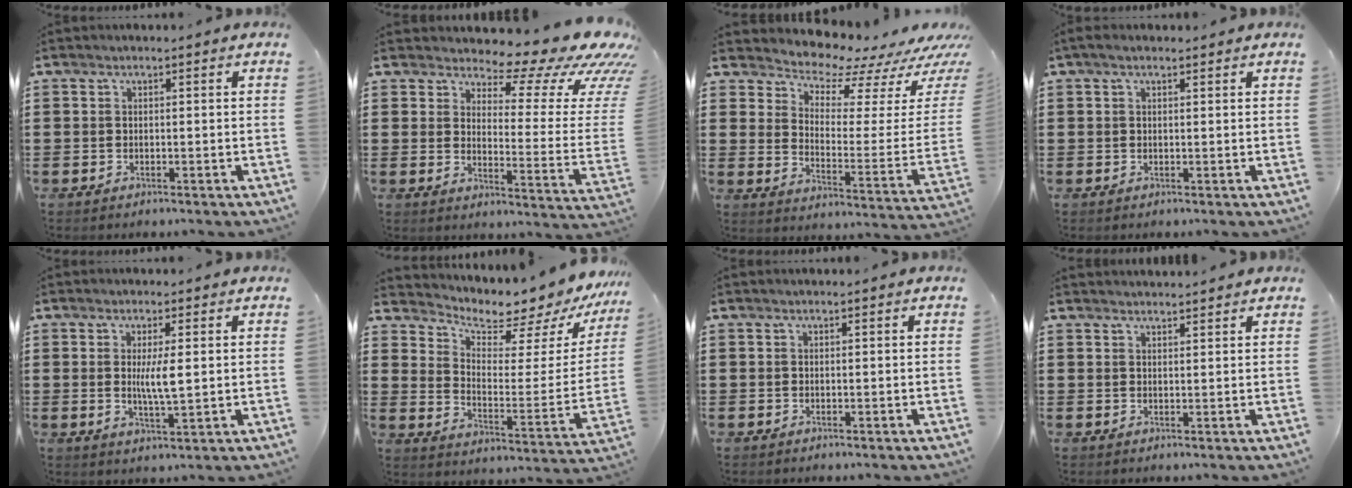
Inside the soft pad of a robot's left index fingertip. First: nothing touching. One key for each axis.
{"total": 11.3, "fx": 8.8, "fy": 3.4, "fz": 6.4, "tx": -0.100, "ty": -0.073, "tz": 0.144}
{"total": 6.6, "fx": 6.4, "fy": 1.1, "fz": 1.1, "tx": -0.036, "ty": -0.071, "tz": 0.104}
{"total": 1.4, "fx": 0.7, "fy": 0.5, "fz": 1.1, "tx": -0.022, "ty": 0.004, "tz": 0.012}
{"total": 4.5, "fx": 0.7, "fy": 0.8, "fz": 4.3, "tx": -0.084, "ty": 0.000, "tz": 0.011}
{"total": 6.1, "fx": 5.7, "fy": 1.6, "fz": 1.5, "tx": -0.041, "ty": -0.060, "tz": 0.090}
{"total": 0.0}
{"total": 1.6, "fx": 1.6, "fy": 0.0, "fz": 0.1, "tx": -0.006, "ty": 0.001, "tz": 0.032}